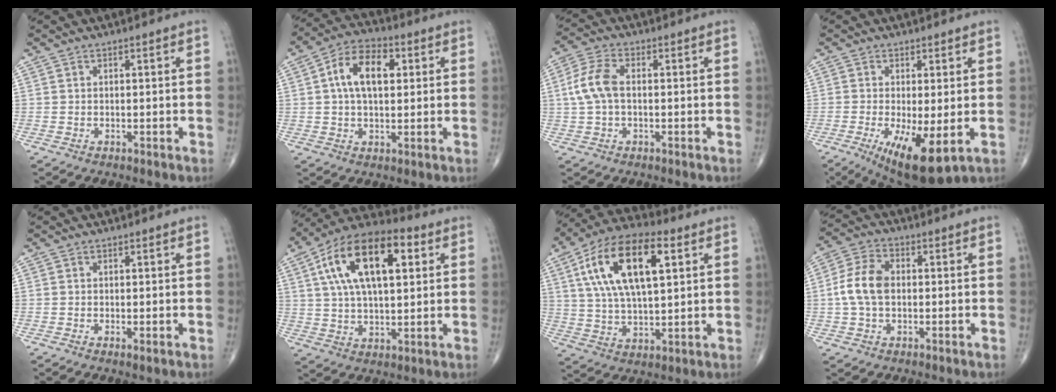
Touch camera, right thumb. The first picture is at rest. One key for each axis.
{"total": 11.0, "fx": 2.3, "fy": 6.3, "fz": 8.7, "tx": -0.146, "ty": 0.019, "tz": 0.033}
{"total": 7.1, "fx": 0.3, "fy": 4.0, "fz": 5.8, "tx": -0.136, "ty": 0.019, "tz": 0.000}
{"total": 10.9, "fx": -3.1, "fy": 3.3, "fz": 9.9, "tx": -0.164, "ty": -0.024, "tz": -0.038}
{"total": 0.8, "fx": -0.2, "fy": 0.1, "fz": 0.8, "tx": -0.015, "ty": -0.004, "tz": -0.005}
{"total": 19.9, "fx": 6.1, "fy": 9.5, "fz": 16.4, "tx": -0.274, "ty": 0.011, "tz": 0.096}
{"total": 19.0, "fx": 6.1, "fy": 8.4, "fz": 15.9, "tx": -0.287, "ty": 0.005, "tz": 0.106}
{"total": 8.1, "fx": 0.0, "fy": 5.2, "fz": 6.1, "tx": -0.124, "ty": 0.019, "tz": -0.007}